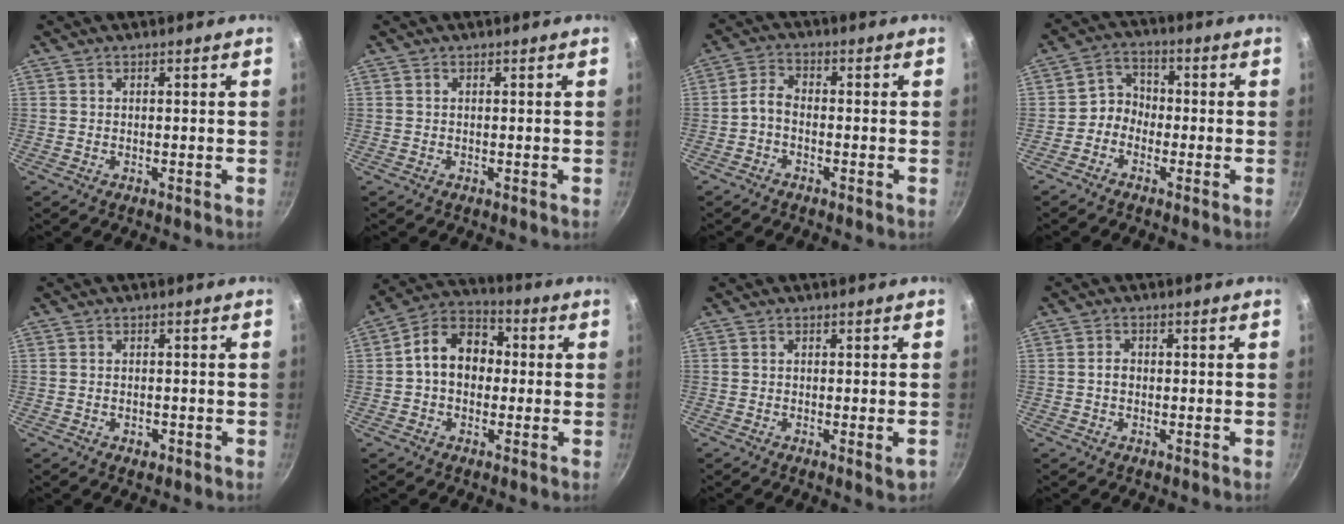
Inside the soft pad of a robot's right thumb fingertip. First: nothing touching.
{"total": 0.0}
{"total": 3.1, "force": [-1.6, 1.5, 2.3], "torque": [-0.056, 0.021, -0.041]}
{"total": 4.3, "force": [-1.8, 3.6, 1.6], "torque": [-0.003, 0.029, -0.046]}
{"total": 1.6, "force": [-0.7, 1.1, 1.0], "torque": [-0.013, 0.002, -0.010]}
{"total": 11.3, "force": [0.3, 8.6, 7.3], "torque": [-0.080, 0.033, -0.017]}
{"total": 2.2, "force": [-0.7, 0.3, 2.1], "torque": [-0.033, -0.006, -0.011]}
{"total": 1.7, "force": [-0.2, 1.3, 1.1], "torque": [-0.014, 0.009, -0.004]}